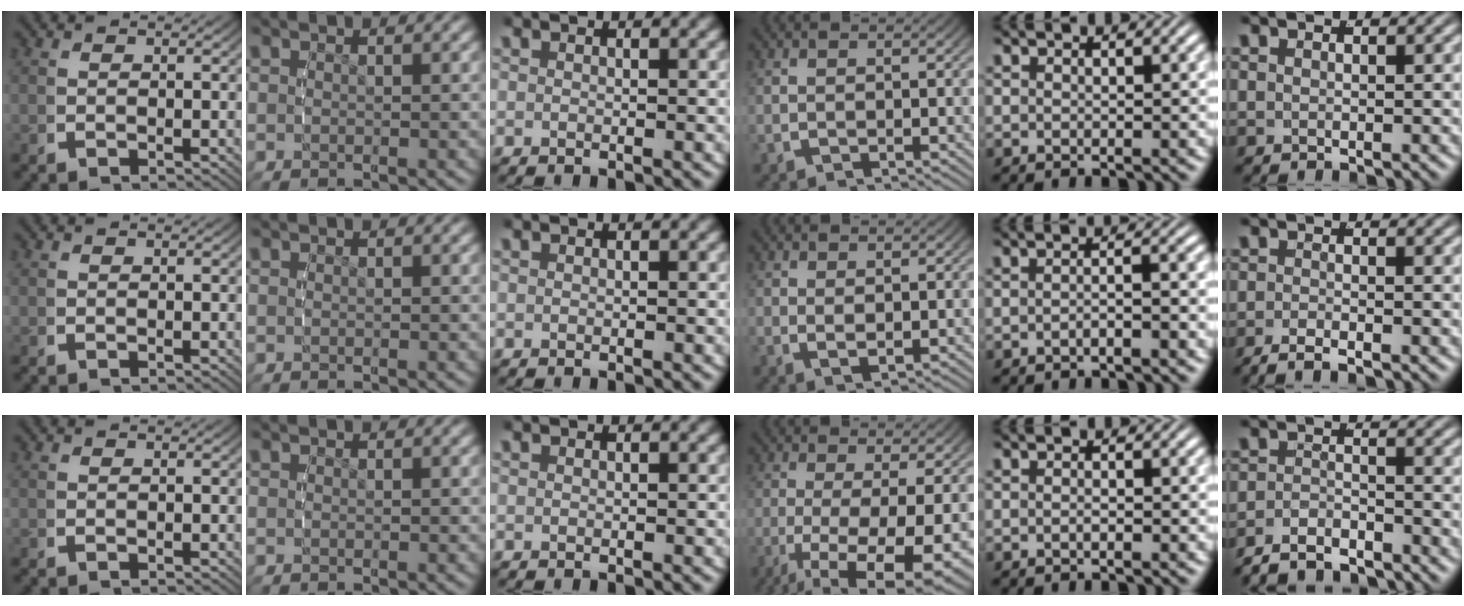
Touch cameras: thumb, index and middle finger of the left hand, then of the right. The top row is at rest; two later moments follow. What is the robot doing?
{"motion": "lift_and_place", "object": "bandage"}